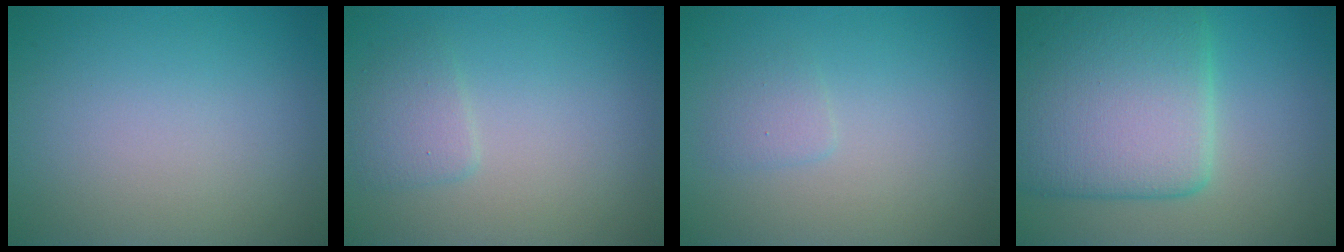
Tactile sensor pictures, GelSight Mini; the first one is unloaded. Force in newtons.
{"total": 1.7, "press": 1.7, "slide": 0.0}
{"total": 1.1, "press": 1.1, "slide": 0.1}
{"total": 10.1, "press": 10.1, "slide": 0.6}